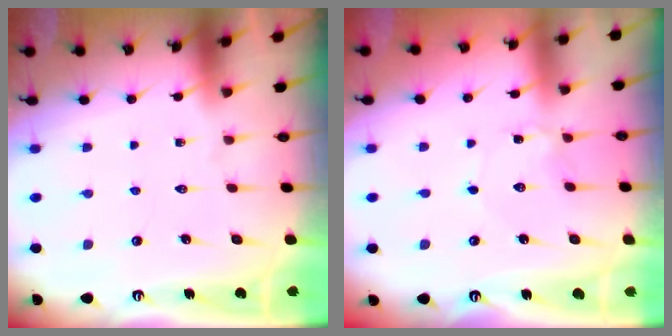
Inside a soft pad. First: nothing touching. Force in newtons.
{"total": 0.7, "press": 0.7, "slide": 0.1}